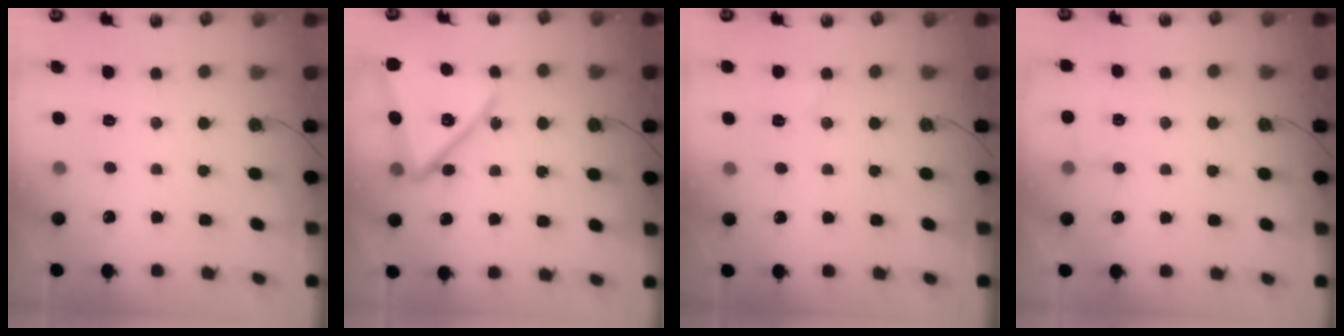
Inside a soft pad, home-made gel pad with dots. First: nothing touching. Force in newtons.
{"total": 16.0, "press": 15.9, "slide": 1.3}
{"total": 4.8, "press": 4.7, "slide": 1.2}
{"total": 1.7, "press": 1.6, "slide": 0.4}